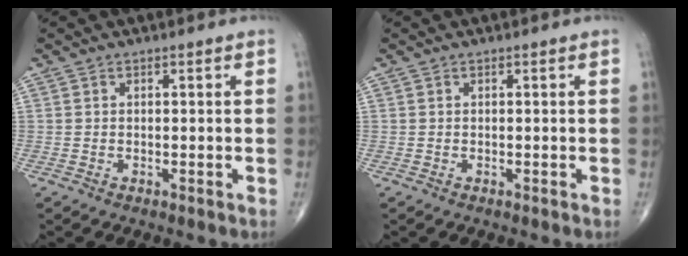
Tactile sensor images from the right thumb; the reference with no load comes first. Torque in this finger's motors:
{"motor_torque": [0.00, 0.00, 0.09, 0.09, 0.00]}